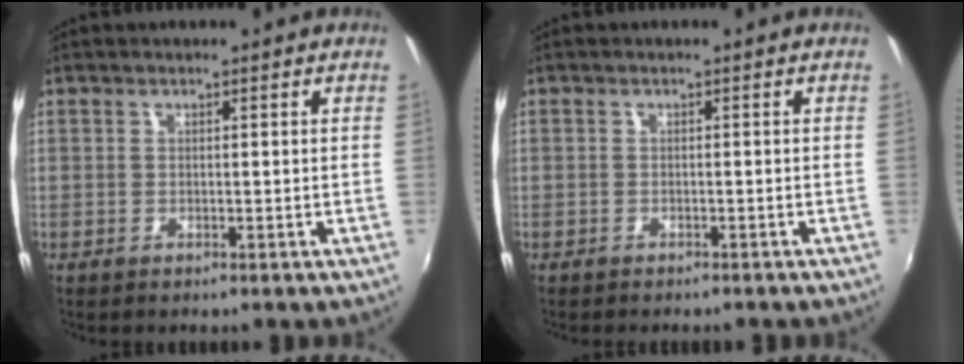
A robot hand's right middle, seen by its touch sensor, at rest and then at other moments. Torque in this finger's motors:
{"motor_torque": [0.83, -1.31, 0.07, 0.00]}